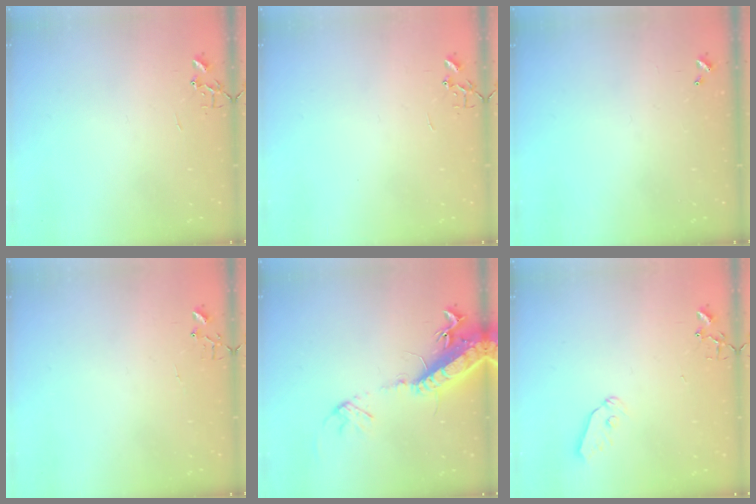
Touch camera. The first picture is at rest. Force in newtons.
{"total": 0.0}
{"total": 0.0}
{"total": 5.0, "press": 5.0, "slide": 0.4}
{"total": 17.8, "press": 17.3, "slide": 4.1}
{"total": 6.7, "press": 6.7, "slide": 0.8}